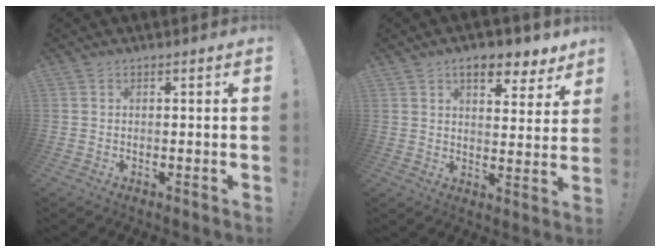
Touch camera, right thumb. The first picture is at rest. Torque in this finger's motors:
{"motor_torque": [0.01, 0.05, 0.09, 0.11, 0.00]}